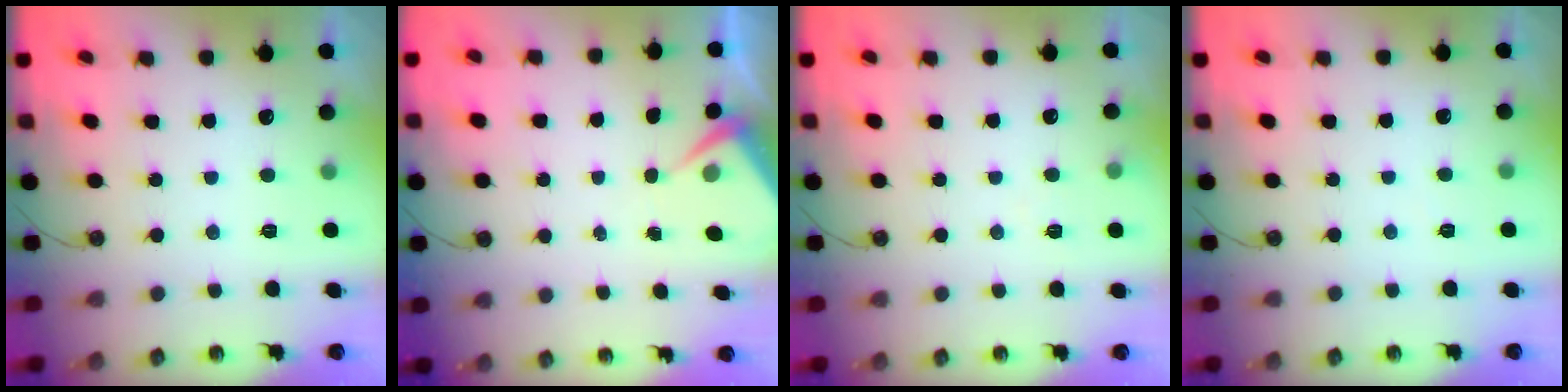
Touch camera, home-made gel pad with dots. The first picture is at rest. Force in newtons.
{"total": 3.9, "press": 3.8, "slide": 0.5}
{"total": 4.1, "press": 4.0, "slide": 0.7}
{"total": 3.0, "press": 3.0, "slide": 0.5}